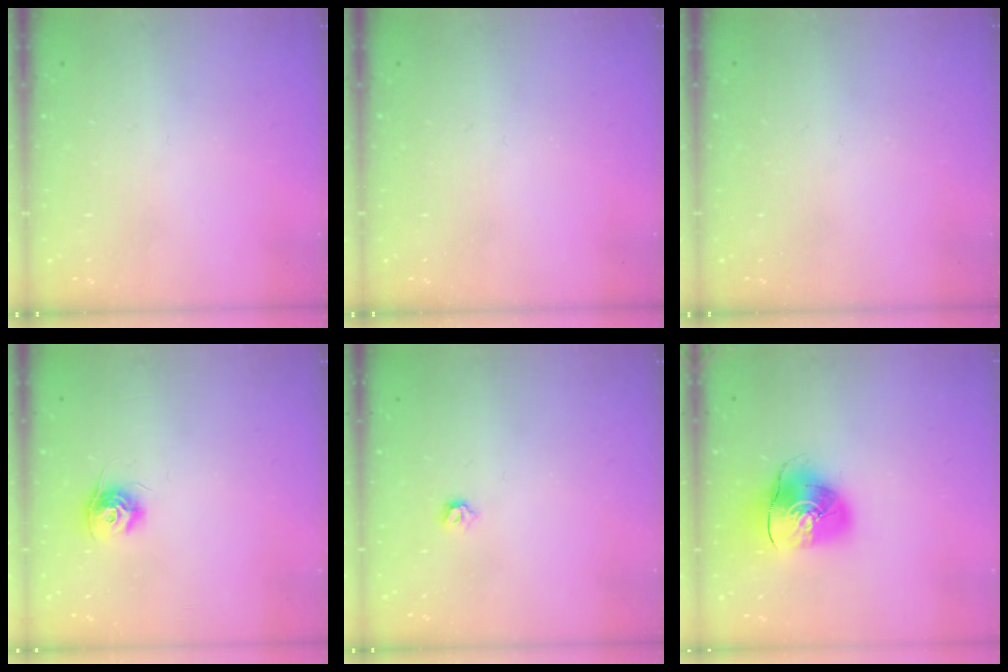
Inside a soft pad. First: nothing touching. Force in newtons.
{"total": 0.0}
{"total": 0.0}
{"total": 9.5, "press": 9.5, "slide": 0.3}
{"total": 3.1, "press": 3.0, "slide": 0.8}
{"total": 10.6, "press": 10.5, "slide": 1.5}